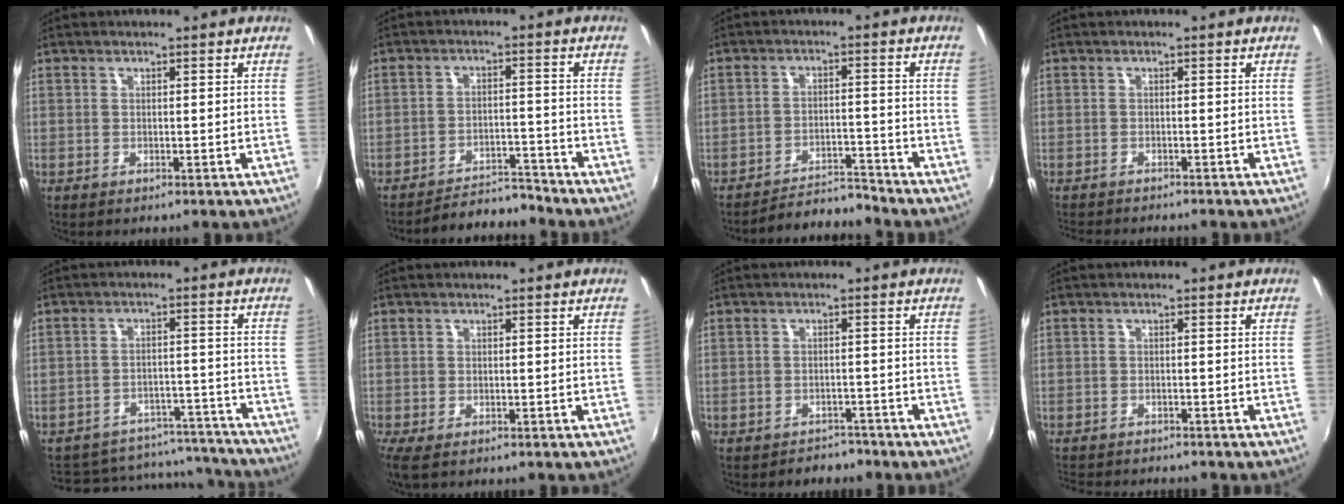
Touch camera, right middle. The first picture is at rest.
{"total": 7.2, "force": [-7.2, 0.2, 0.5], "torque": [-0.032, 0.008, -0.111]}
{"total": 6.8, "force": [-6.7, -0.5, 0.2], "torque": [-0.025, 0.012, -0.109]}
{"total": 4.2, "force": [-4.0, 0.6, 1.2], "torque": [-0.034, -0.019, -0.068]}
{"total": 17.7, "force": [-15.2, 7.6, 4.8], "torque": [-0.107, 0.041, -0.175]}
{"total": 2.5, "force": [-1.4, 0.5, 2.0], "torque": [-0.039, -0.012, -0.023]}
{"total": 4.1, "force": [-3.6, 1.8, 0.2], "torque": [-0.008, 0.002, -0.051]}
{"total": 5.6, "force": [-5.3, 0.9, 1.5], "torque": [-0.045, -0.018, -0.087]}